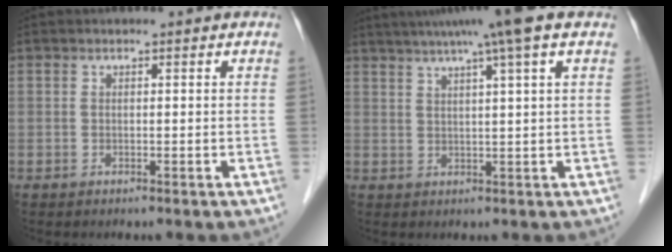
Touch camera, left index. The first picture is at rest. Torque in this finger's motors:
{"motor_torque": [1.06, -1.08, 0.70, 0.18]}